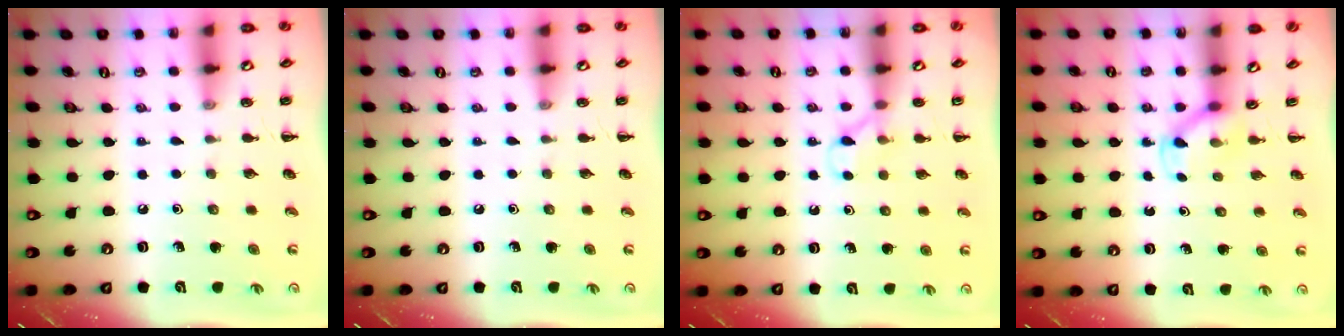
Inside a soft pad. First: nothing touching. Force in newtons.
{"total": 0.0}
{"total": 4.2, "press": 3.9, "slide": 1.5}
{"total": 3.0, "press": 2.9, "slide": 1.0}